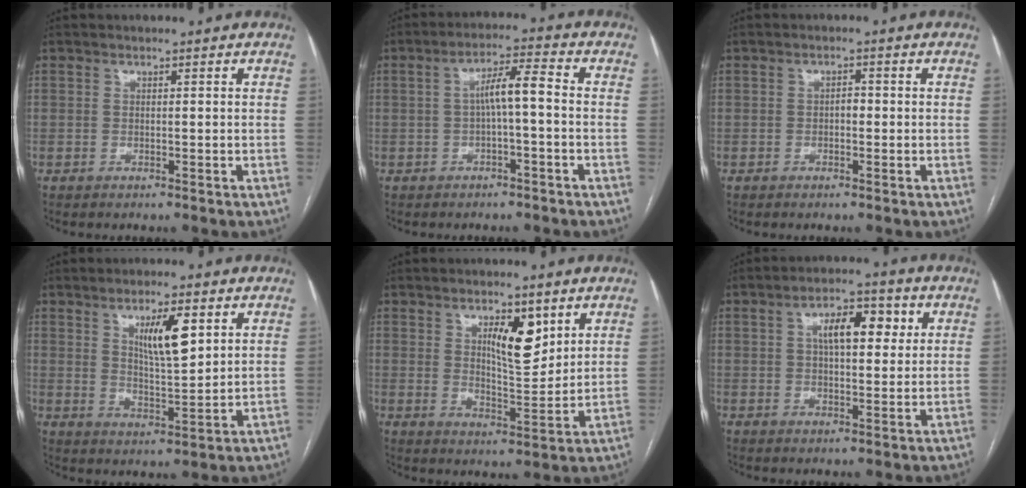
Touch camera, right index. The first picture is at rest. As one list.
[{"total": 5.4, "force": [-0.5, 0.7, 5.3], "torque": [-0.089, 0.023, -0.006]}, {"total": 1.4, "force": [-0.3, 0.8, 1.1], "torque": [-0.013, 0.005, -0.007]}, {"total": 7.7, "force": [3.3, 1.6, 6.8], "torque": [-0.118, -0.005, 0.060]}, {"total": 7.5, "force": [3.5, 2.5, 6.2], "torque": [-0.102, -0.005, 0.061]}, {"total": 7.7, "force": [2.3, 3.3, 6.6], "torque": [-0.106, 0.021, 0.035]}]